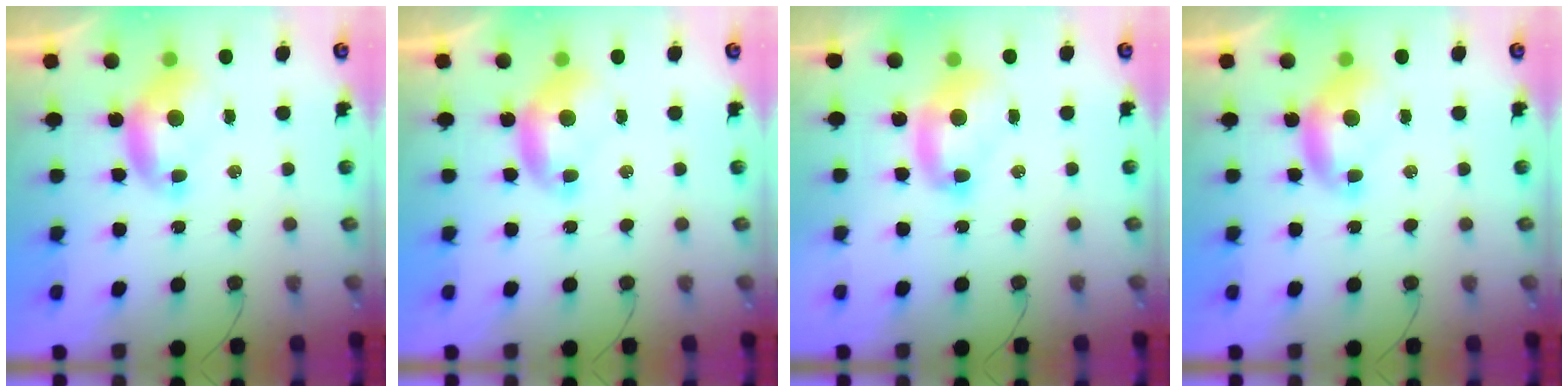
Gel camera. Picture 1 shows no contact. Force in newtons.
{"total": 0.0}
{"total": 2.1, "press": 2.1, "slide": 0.3}
{"total": 0.0}